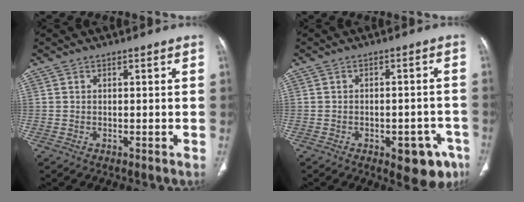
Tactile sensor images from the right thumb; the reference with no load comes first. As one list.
[{"total": 9.0, "force": [-4.6, 4.5, 6.3], "torque": [-0.050, 0.022, -0.051]}]